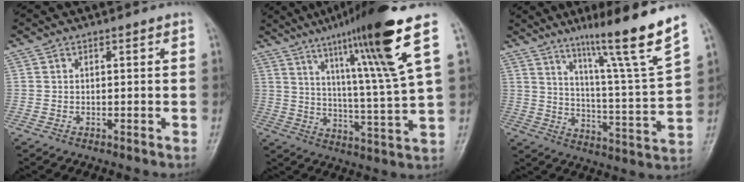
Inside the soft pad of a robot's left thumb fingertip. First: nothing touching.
{"total": 19.0, "force": [10.4, 0.1, 15.9], "torque": [-0.241, -0.049, 0.162]}
{"total": 16.7, "force": [11.6, -0.8, 11.9], "torque": [-0.172, -0.079, 0.182]}